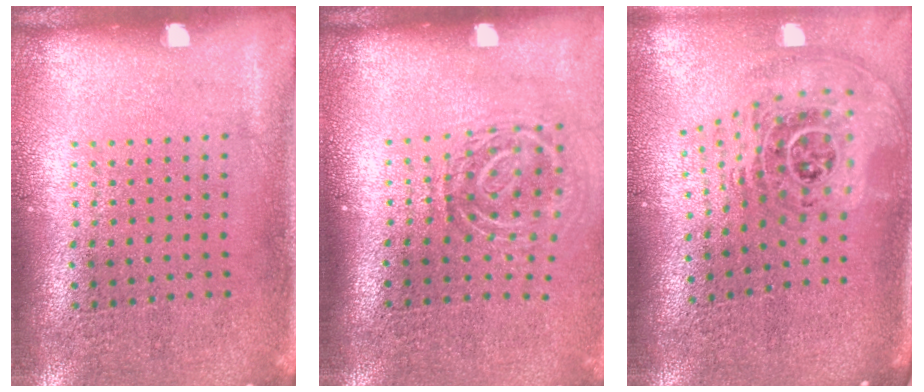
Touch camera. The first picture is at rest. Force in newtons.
{"total": 1.8, "press": 1.2, "slide": 1.4}
{"total": 2.1, "press": 1.6, "slide": 1.4}